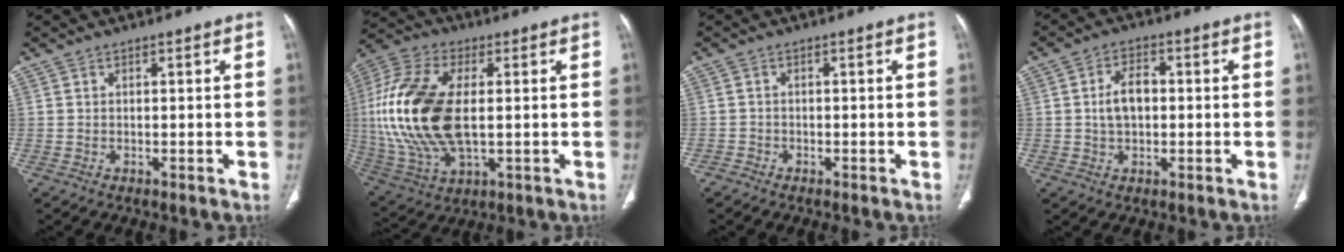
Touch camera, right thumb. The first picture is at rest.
{"total": 21.6, "force": [1.0, 11.3, 18.3], "torque": [-0.410, -0.004, 0.023]}
{"total": 1.2, "force": [-1.0, 0.7, -0.2], "torque": [0.002, 0.003, -0.026]}
{"total": 7.4, "force": [0.0, 4.6, 5.8], "torque": [-0.097, 0.018, -0.004]}